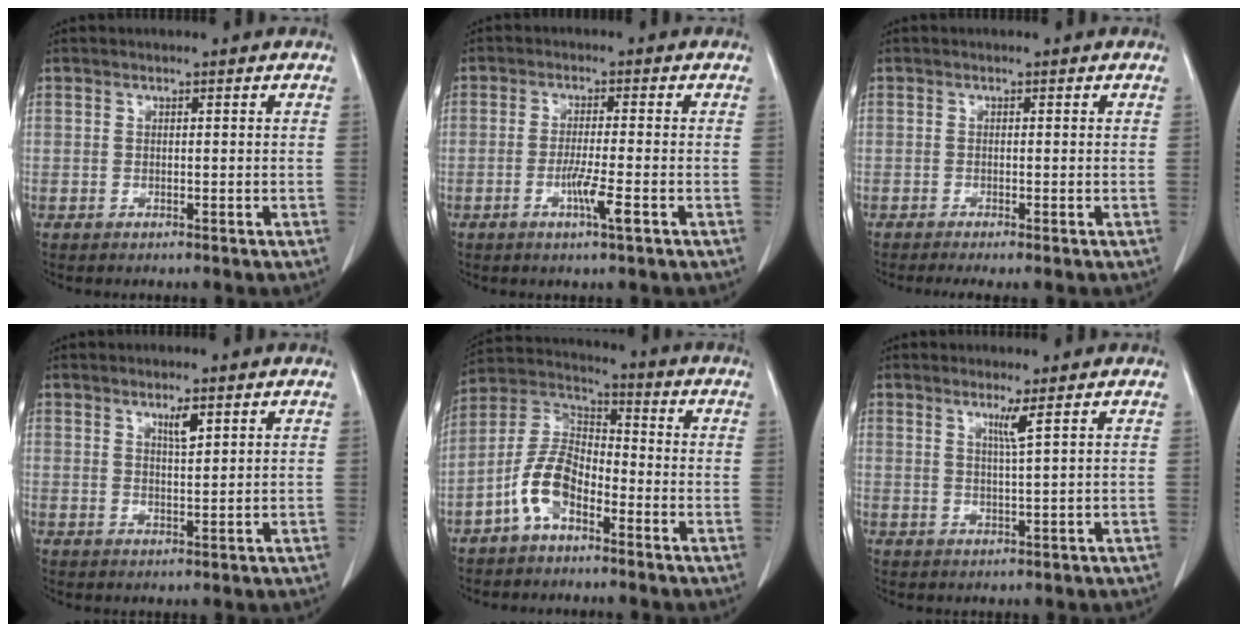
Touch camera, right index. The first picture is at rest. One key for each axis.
{"total": 2.4, "fx": -1.0, "fy": -0.1, "fz": 2.2, "tx": -0.042, "ty": -0.003, "tz": -0.018}
{"total": 2.7, "fx": -2.1, "fy": -0.1, "fz": 1.7, "tx": -0.024, "ty": -0.007, "tz": -0.034}
{"total": 2.4, "fx": 1.5, "fy": 0.2, "fz": 1.9, "tx": -0.035, "ty": -0.003, "tz": 0.027}
{"total": 7.7, "fx": -3.7, "fy": 3.8, "fz": 5.6, "tx": -0.129, "ty": 0.016, "tz": -0.077}
{"total": 2.4, "fx": 1.3, "fy": -1.0, "fz": 1.7, "tx": -0.035, "ty": -0.013, "tz": 0.027}